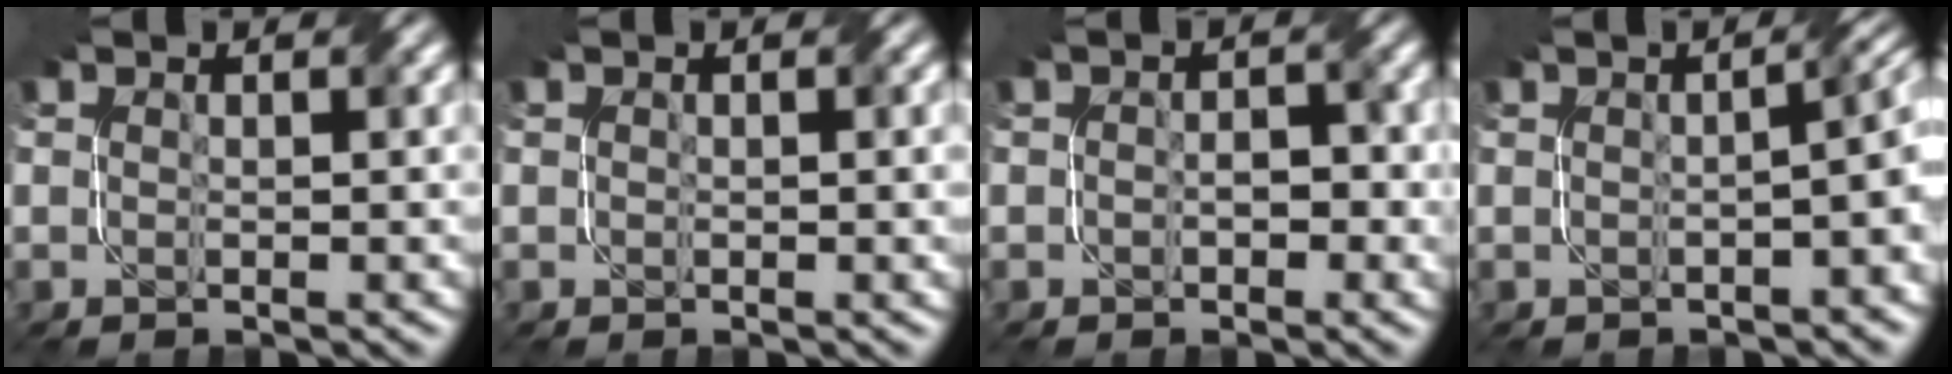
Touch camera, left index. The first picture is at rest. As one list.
[{"total": 1.1, "force": [0.5, 0.5, 0.9], "torque": [-0.011, 0.001, 0.008]}, {"total": 2.1, "force": [-0.3, 1.4, 1.5], "torque": [-0.009, 0.004, -0.008]}, {"total": 5.1, "force": [-0.5, 2.0, 4.6], "torque": [-0.028, 0.009, -0.007]}]